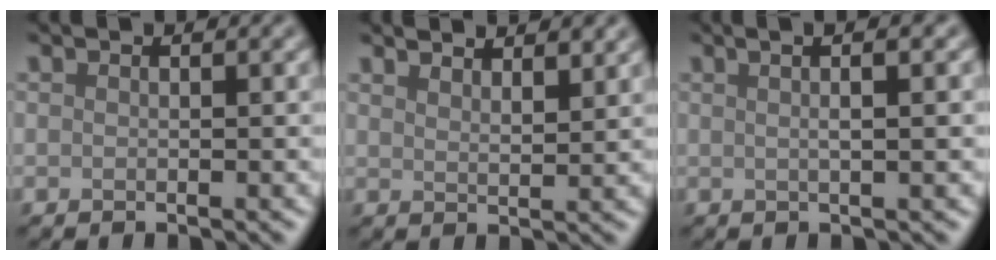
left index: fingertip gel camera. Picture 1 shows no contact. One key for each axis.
{"total": 4.2, "fx": 3.7, "fy": 1.1, "fz": 1.8, "tx": -0.011, "ty": 0.011, "tz": 0.037}
{"total": 5.8, "fx": 2.3, "fy": 2.5, "fz": 4.8, "tx": -0.032, "ty": 0.028, "tz": -0.003}